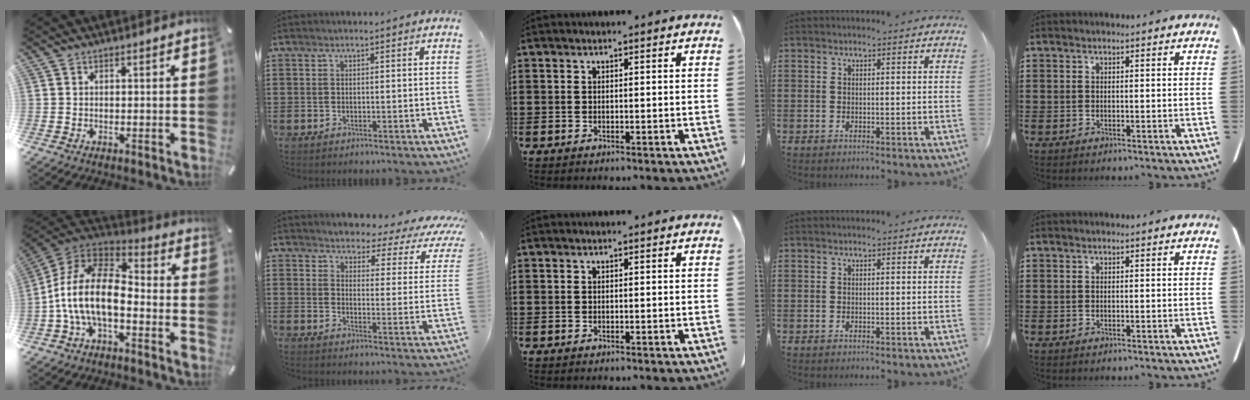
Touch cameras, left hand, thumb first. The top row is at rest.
{"thumb": {"total": 16.6, "force": [-5.0, 9.2, 13.0], "torque": [-0.260, 0.027, -0.086]}, "index": {"total": 3.4, "force": [3.0, 1.0, 1.2], "torque": [-0.038, -0.026, 0.044]}}